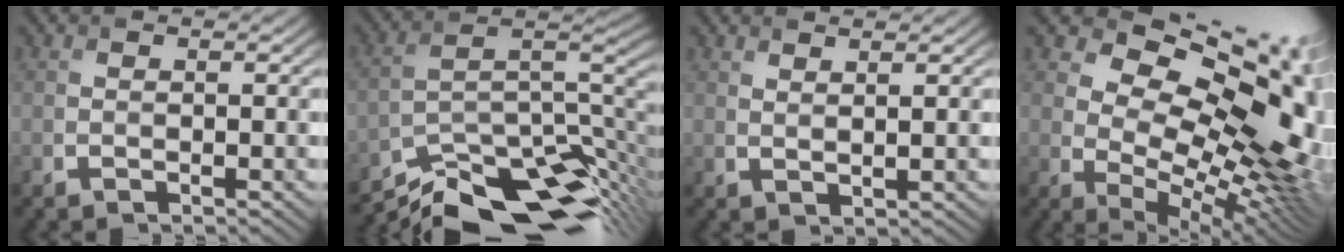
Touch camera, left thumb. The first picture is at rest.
{"total": 14.0, "force": [-11.4, 3.7, 7.3], "torque": [-0.138, -0.004, -0.191]}
{"total": 1.7, "force": [1.6, 0.0, 0.5], "torque": [-0.006, -0.003, 0.030]}
{"total": 18.2, "force": [5.6, 10.6, 13.7], "torque": [-0.194, 0.031, 0.097]}